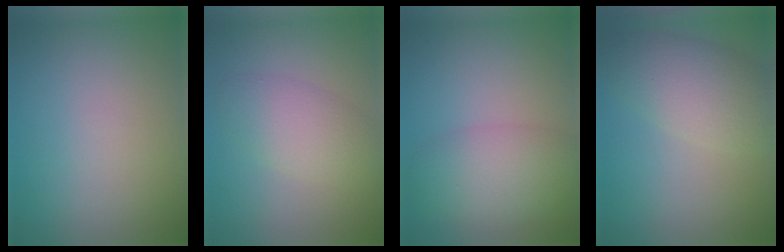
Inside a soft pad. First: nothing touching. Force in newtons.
{"total": 3.9, "press": 3.9, "slide": 0.2}
{"total": 5.0, "press": 5.0, "slide": 0.3}
{"total": 5.5, "press": 5.5, "slide": 0.3}